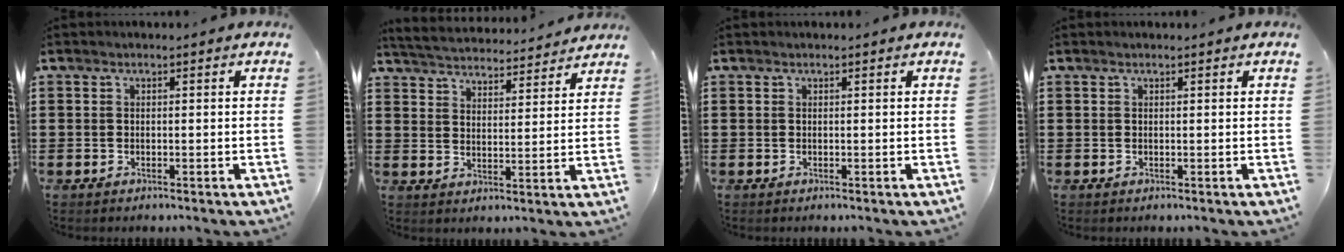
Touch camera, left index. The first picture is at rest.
{"total": 4.2, "force": [4.2, -0.1, 0.1], "torque": [-0.024, -0.031, 0.069]}
{"total": 0.0}
{"total": 0.0}